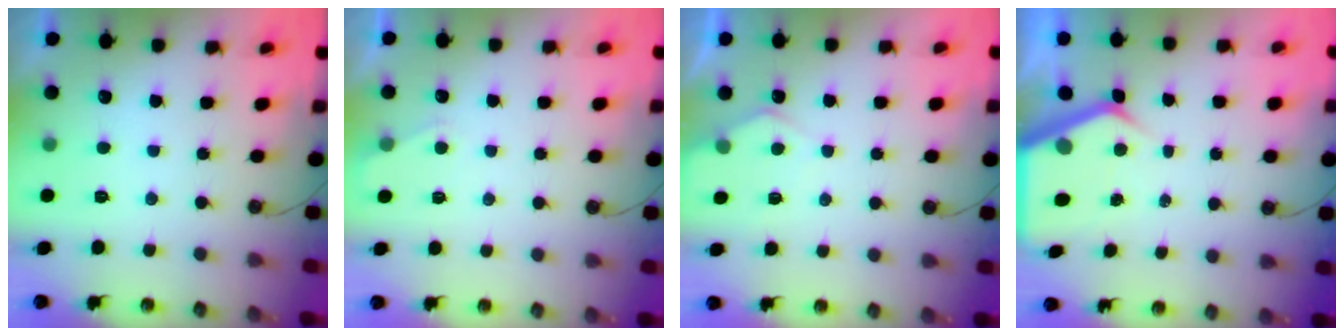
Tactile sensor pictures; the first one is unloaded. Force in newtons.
{"total": 3.1, "press": 3.1, "slide": 0.4}
{"total": 5.1, "press": 5.0, "slide": 0.7}
{"total": 5.9, "press": 5.9, "slide": 0.5}